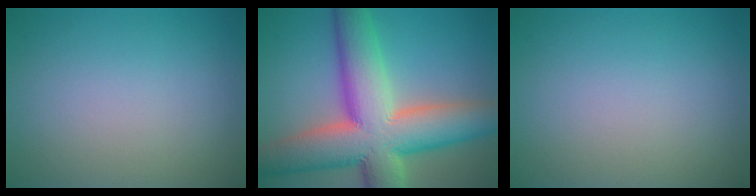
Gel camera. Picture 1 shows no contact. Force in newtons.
{"total": 13.7, "press": 13.7, "slide": 0.9}
{"total": 0.0}